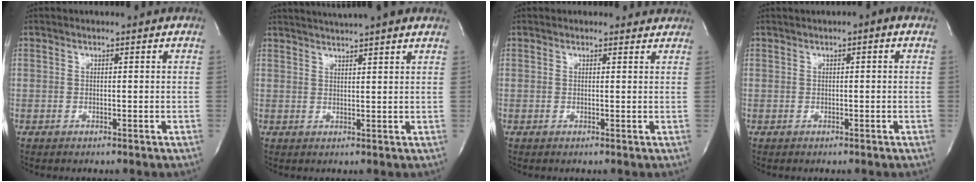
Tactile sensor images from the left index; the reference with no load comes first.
{"total": 9.8, "force": [8.5, 0.3, 4.8], "torque": [-0.082, 0.025, 0.109]}
{"total": 1.9, "force": [1.7, 0.8, -0.4], "torque": [0.004, -0.006, 0.005]}
{"total": 0.8, "force": [-0.2, 0.1, 0.8], "torque": [-0.009, -0.003, -0.008]}